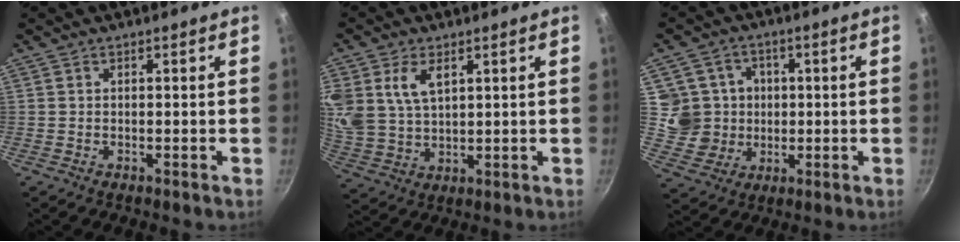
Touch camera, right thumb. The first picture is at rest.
{"total": 11.0, "force": [4.5, 7.1, 7.1], "torque": [-0.143, -0.013, 0.096]}
{"total": 9.6, "force": [0.7, 9.3, 2.0], "torque": [0.003, 0.002, 0.015]}